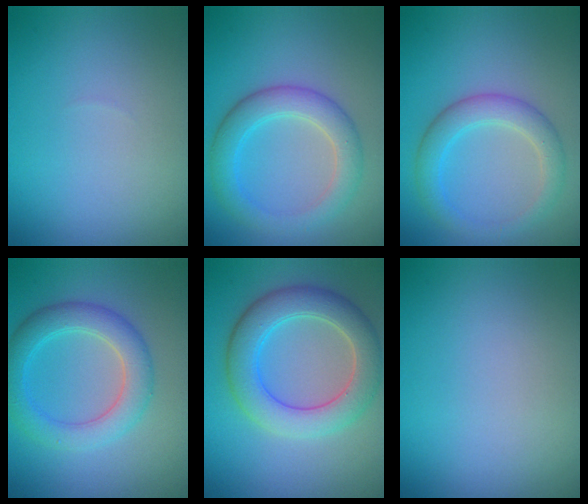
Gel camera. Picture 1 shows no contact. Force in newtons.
{"total": 4.3, "press": 4.3, "slide": 0.2}
{"total": 3.4, "press": 3.4, "slide": 0.2}
{"total": 4.6, "press": 4.6, "slide": 0.2}
{"total": 6.0, "press": 6.0, "slide": 0.4}
{"total": 0.0}